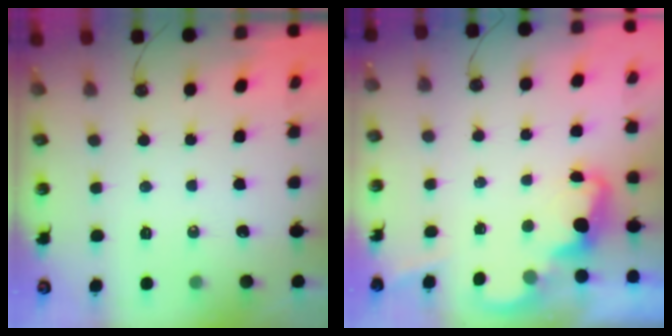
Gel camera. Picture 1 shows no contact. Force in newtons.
{"total": 2.4, "press": 2.3, "slide": 0.5}